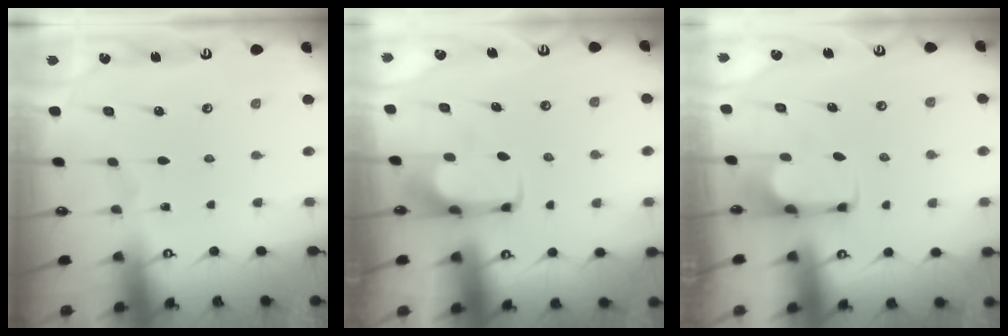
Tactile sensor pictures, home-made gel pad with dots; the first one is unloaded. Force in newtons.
{"total": 1.6, "press": 1.5, "slide": 0.6}
{"total": 2.8, "press": 2.7, "slide": 0.9}